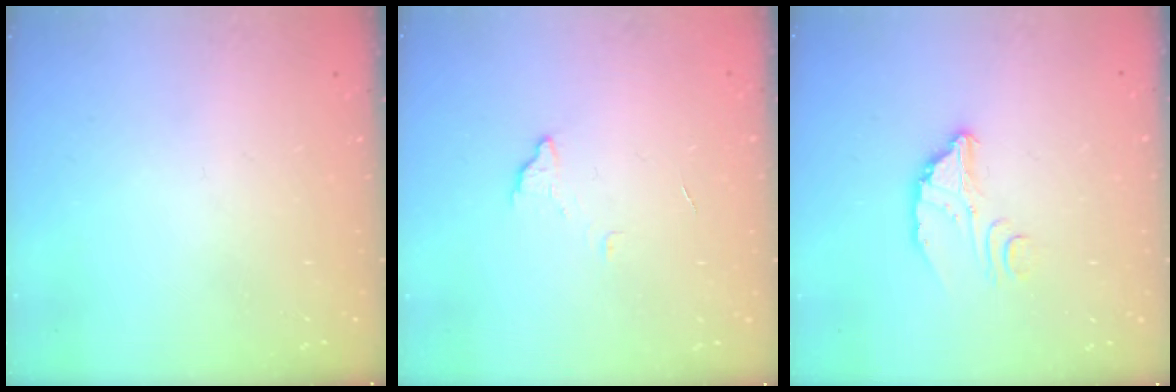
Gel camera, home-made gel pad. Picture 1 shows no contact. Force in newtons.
{"total": 3.5, "press": 3.5, "slide": 0.3}
{"total": 4.2, "press": 4.2, "slide": 0.2}